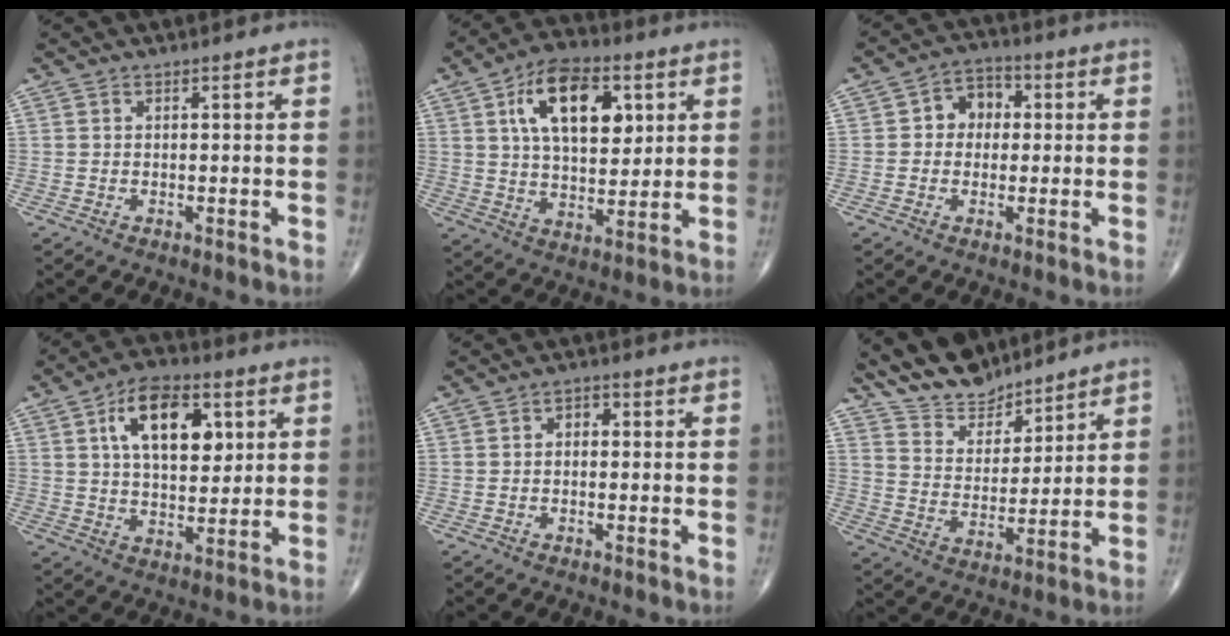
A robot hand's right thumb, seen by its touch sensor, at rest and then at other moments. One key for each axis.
{"total": 16.3, "fx": 5.7, "fy": 9.0, "fz": 12.4, "tx": -0.172, "ty": -0.013, "tz": 0.096}
{"total": 6.0, "fx": 0.8, "fy": 4.9, "fz": 3.5, "tx": -0.025, "ty": 0.014, "tz": 0.003}
{"total": 14.8, "fx": 4.9, "fy": 8.2, "fz": 11.2, "tx": -0.153, "ty": -0.009, "tz": 0.082}
{"total": 2.2, "fx": 0.1, "fy": 1.6, "fz": 1.5, "tx": -0.007, "ty": 0.010, "tz": -0.003}
{"total": 10.6, "fx": 9.5, "fy": 4.2, "fz": 2.4, "tx": -0.016, "ty": -0.064, "tz": 0.182}